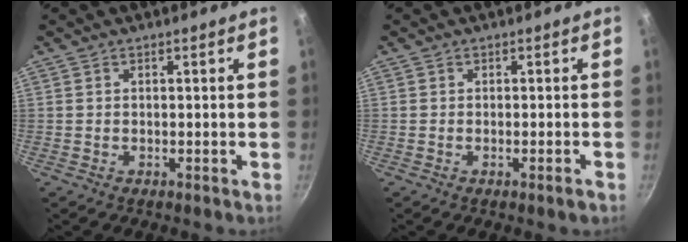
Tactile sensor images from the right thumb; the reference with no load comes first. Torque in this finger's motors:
{"motor_torque": [-0.20, -0.11, -0.11, -0.16, -0.06]}